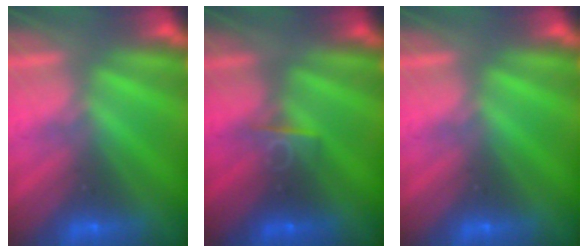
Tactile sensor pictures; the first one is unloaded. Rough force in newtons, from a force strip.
{"total": 2.6}
{"total": 0.0}